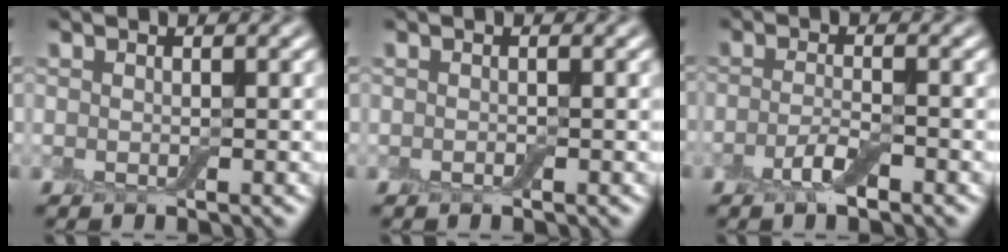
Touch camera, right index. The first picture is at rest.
{"total": 0.0}
{"total": 2.4, "force": [-1.3, 0.6, 1.8], "torque": [-0.039, 0.002, -0.031]}